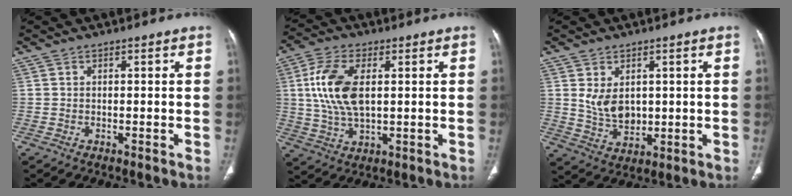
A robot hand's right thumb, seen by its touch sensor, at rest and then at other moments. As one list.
[{"total": 11.9, "force": [2.0, 6.2, 9.9], "torque": [-0.208, 0.000, 0.039]}, {"total": 6.8, "force": [1.5, 4.6, 4.7], "torque": [-0.068, -0.016, 0.044]}]